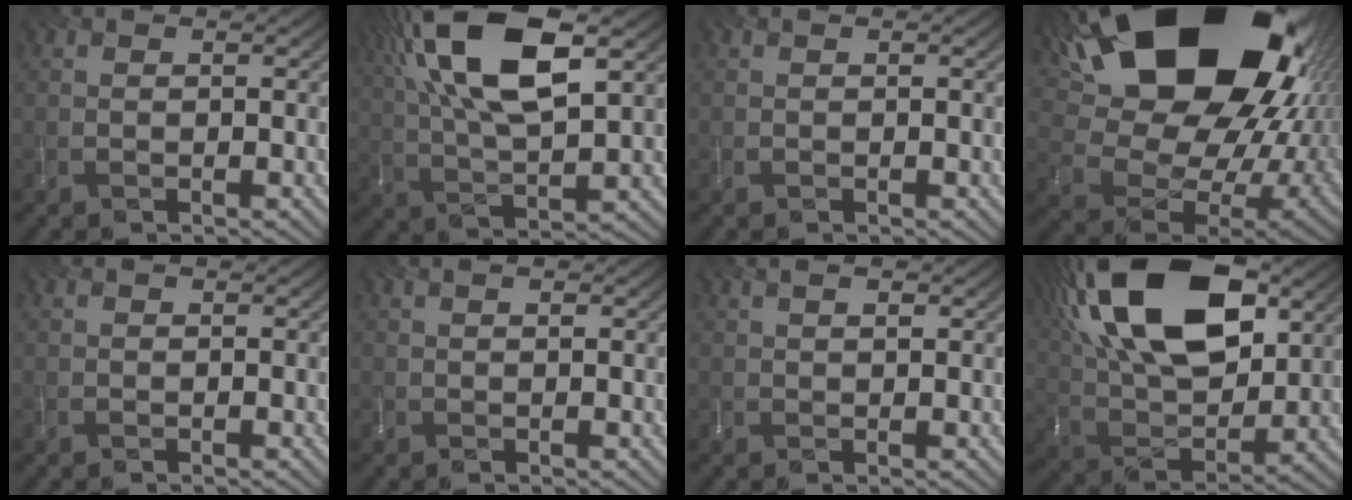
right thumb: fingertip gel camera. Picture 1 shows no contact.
{"total": 16.6, "force": [7.1, 6.1, 13.7], "torque": [-0.296, 0.039, 0.120]}
{"total": 0.0}
{"total": 24.0, "force": [9.6, 15.4, 15.7], "torque": [-0.343, 0.010, 0.203]}
{"total": 0.0}
{"total": 0.7, "force": [0.4, 0.1, 0.5], "torque": [-0.016, 0.002, 0.009]}
{"total": 1.6, "force": [1.0, 0.4, 1.2], "torque": [-0.028, 0.002, 0.023]}
{"total": 21.0, "force": [9.3, 10.6, 15.5], "torque": [-0.308, 0.058, 0.131]}